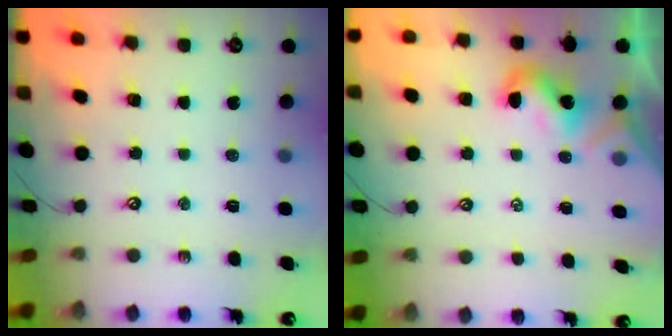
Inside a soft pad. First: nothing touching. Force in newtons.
{"total": 2.0, "press": 2.0, "slide": 0.5}